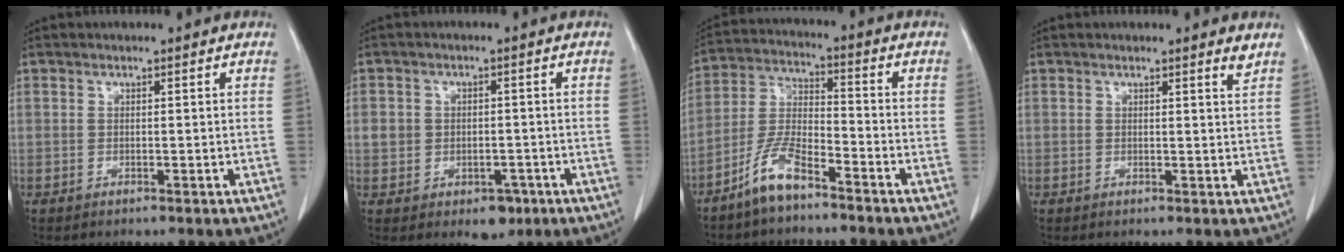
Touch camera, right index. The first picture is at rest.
{"total": 5.3, "force": [-1.6, 4.2, 2.7], "torque": [-0.025, 0.011, -0.009]}
{"total": 8.1, "force": [-5.9, 1.9, 5.2], "torque": [-0.121, -0.007, -0.122]}
{"total": 1.3, "force": [1.2, -0.1, 0.5], "torque": [-0.015, -0.011, 0.009]}